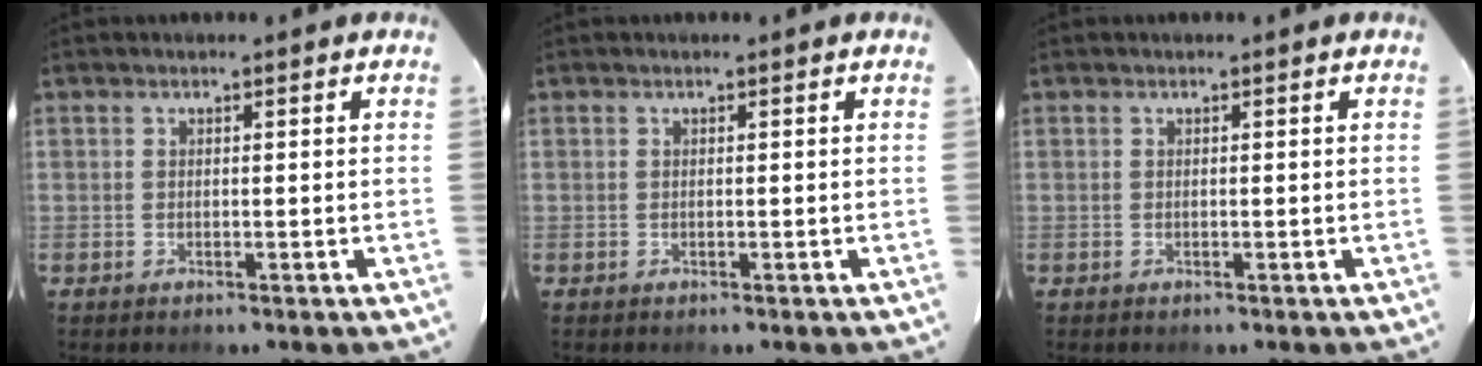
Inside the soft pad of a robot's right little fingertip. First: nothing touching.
{"total": 0.0}
{"total": 0.0}